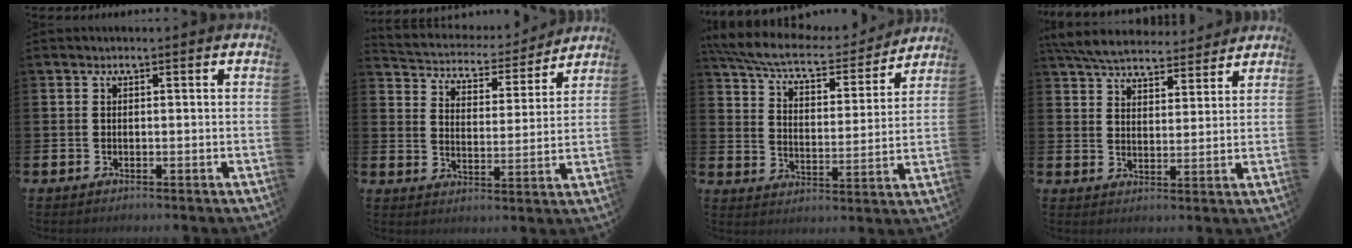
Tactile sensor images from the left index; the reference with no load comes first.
{"total": 4.8, "force": [4.5, 1.4, 0.2], "torque": [-0.036, -0.042, 0.072]}
{"total": 8.1, "force": [7.3, 1.5, 3.0], "torque": [-0.099, -0.047, 0.124]}
{"total": 6.5, "force": [6.3, 1.4, 1.3], "torque": [-0.047, -0.031, 0.113]}